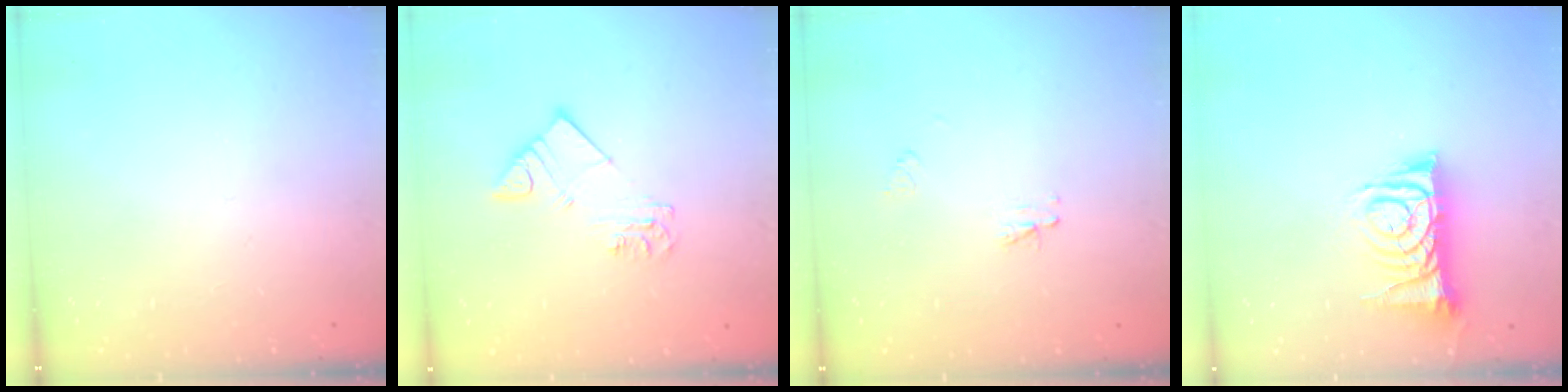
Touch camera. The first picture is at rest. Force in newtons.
{"total": 5.9, "press": 5.9, "slide": 0.4}
{"total": 2.3, "press": 2.2, "slide": 0.2}
{"total": 10.3, "press": 10.3, "slide": 1.0}